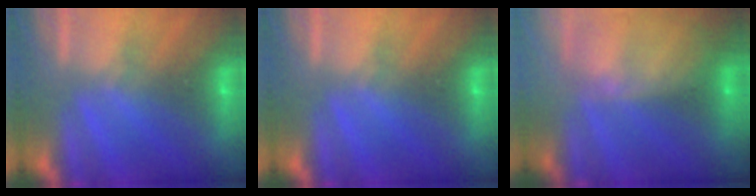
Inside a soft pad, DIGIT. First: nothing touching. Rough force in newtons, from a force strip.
{"total": 0.0}
{"total": 6.6}